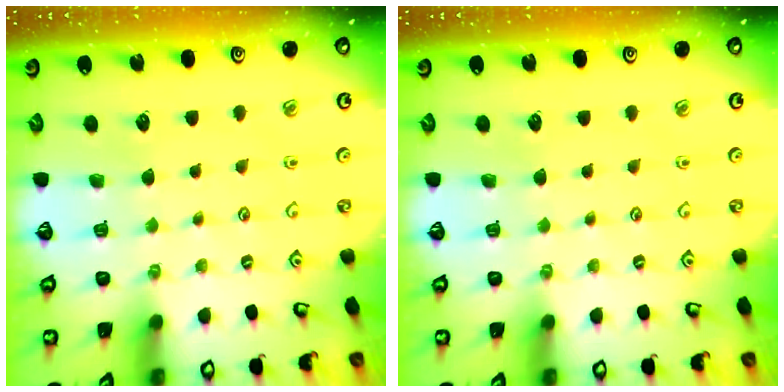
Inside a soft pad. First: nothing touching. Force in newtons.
{"total": 0.0}